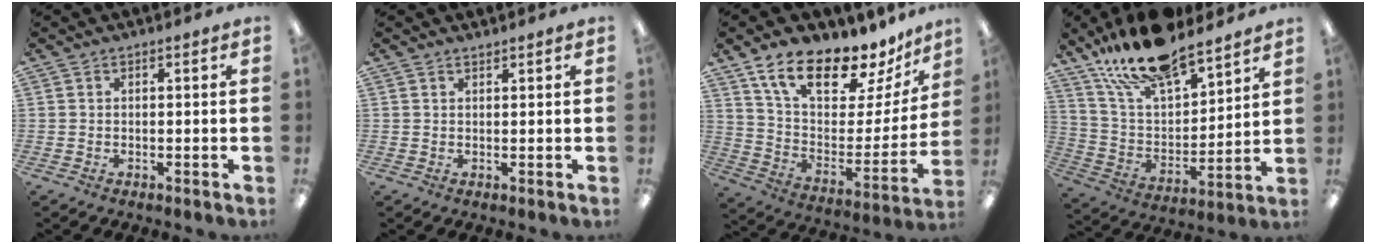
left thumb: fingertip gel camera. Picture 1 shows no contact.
{"total": 0.9, "force": [0.8, 0.1, 0.0], "torque": [-0.002, -0.001, 0.016]}
{"total": 18.4, "force": [14.3, 6.9, 9.2], "torque": [-0.162, -0.101, 0.251]}
{"total": 17.8, "force": [15.2, 5.1, 7.8], "torque": [-0.161, -0.092, 0.269]}